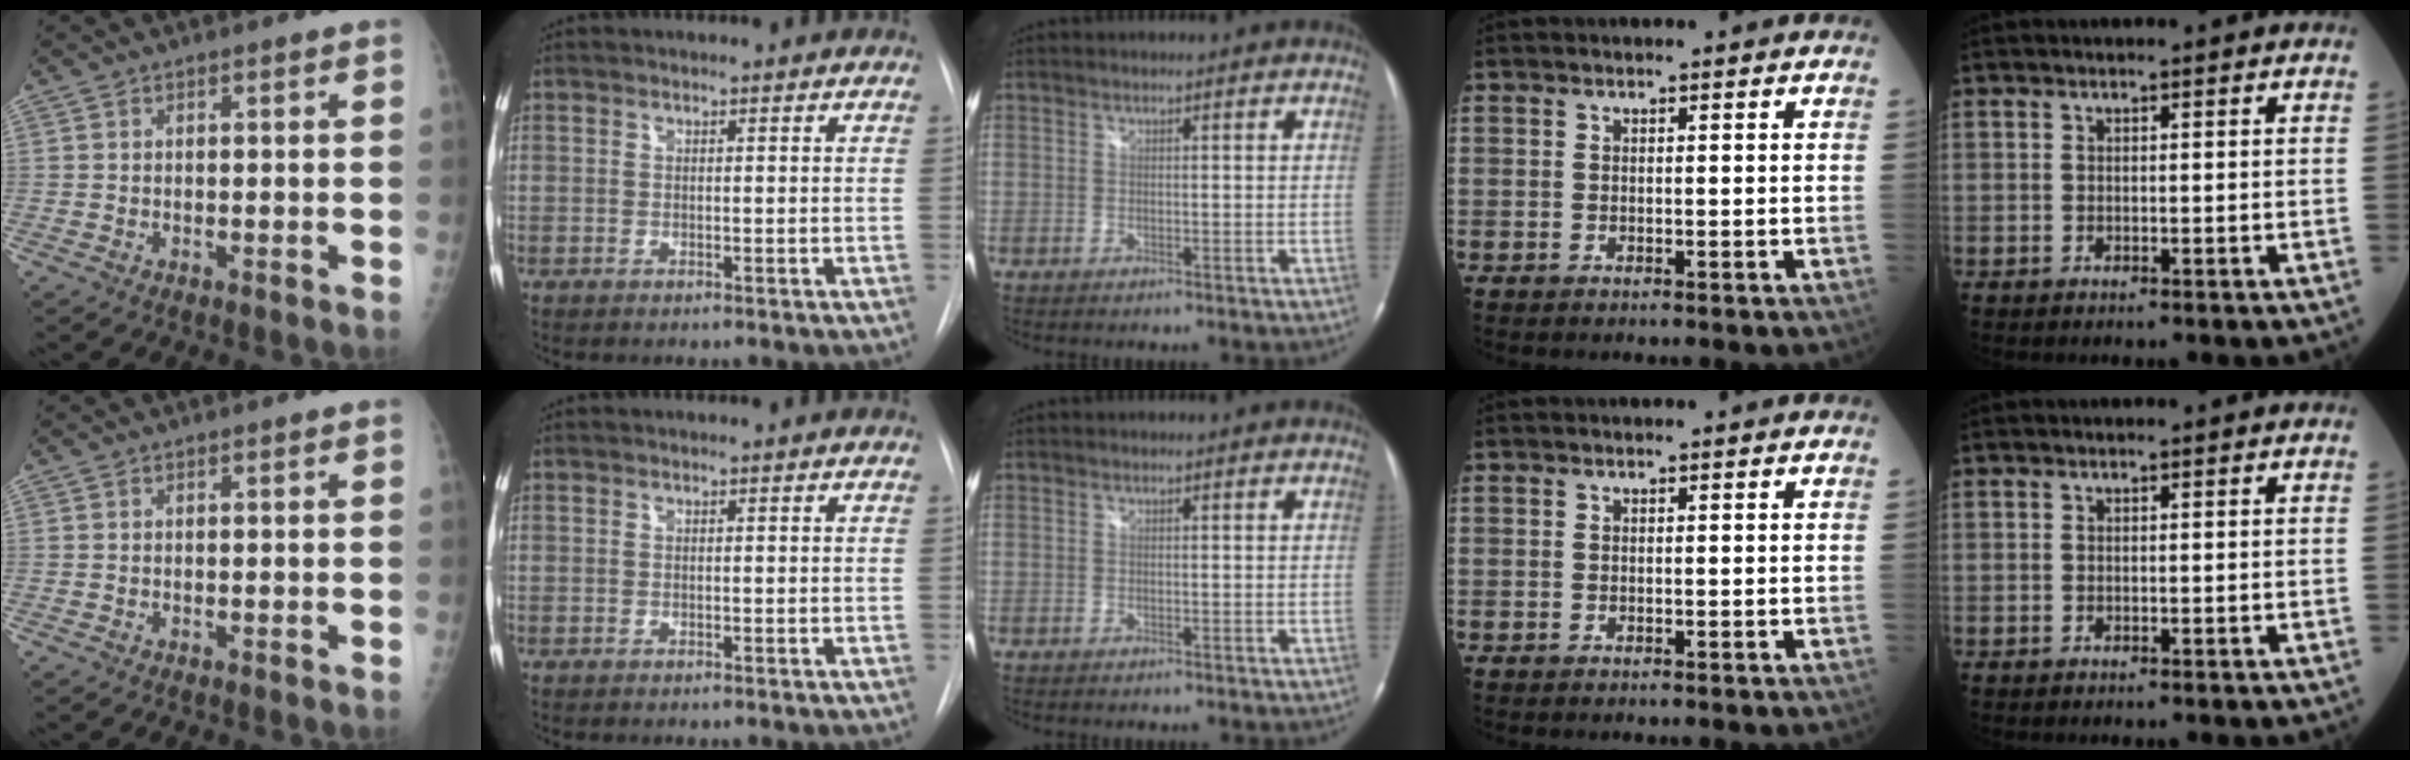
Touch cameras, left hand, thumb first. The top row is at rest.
{}